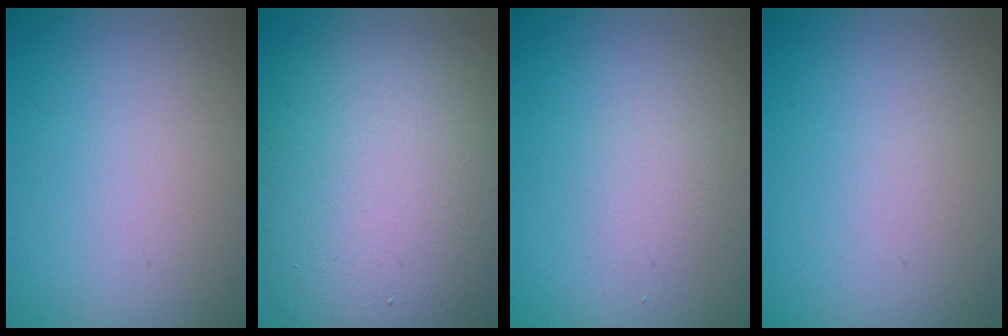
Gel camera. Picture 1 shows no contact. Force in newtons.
{"total": 14.1, "press": 14.1, "slide": 0.9}
{"total": 1.2, "press": 1.2, "slide": 0.0}
{"total": 0.0}